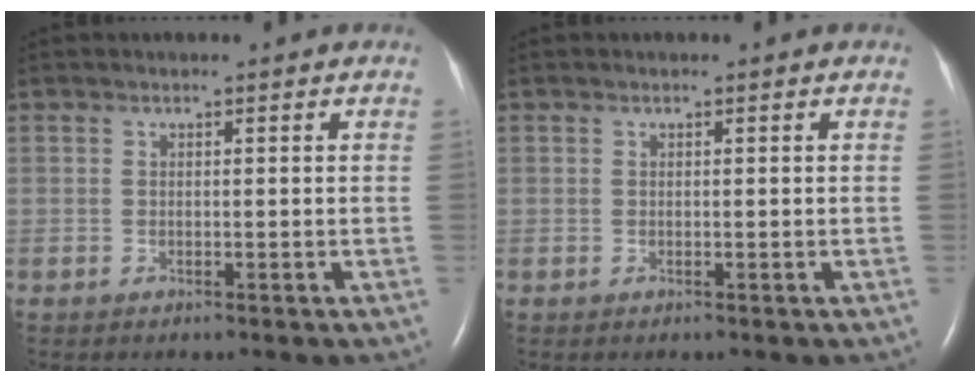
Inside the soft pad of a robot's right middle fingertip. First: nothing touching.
{"total": 0.0}